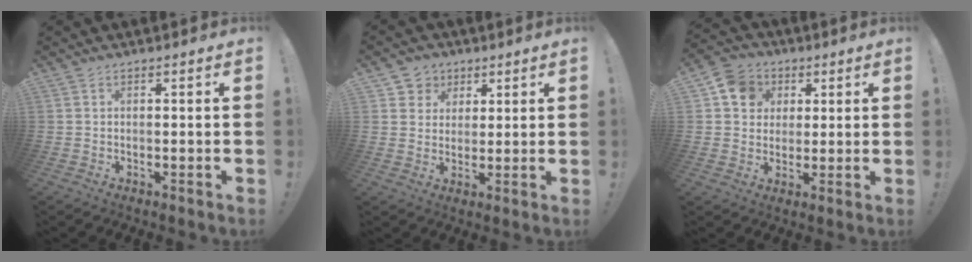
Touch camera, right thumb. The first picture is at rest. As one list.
[{"total": 6.2, "force": [2.2, 5.7, 0.7], "torque": [-0.009, -0.019, 0.044]}, {"total": 9.9, "force": [2.9, 8.9, 3.3], "torque": [-0.036, -0.007, 0.059]}]